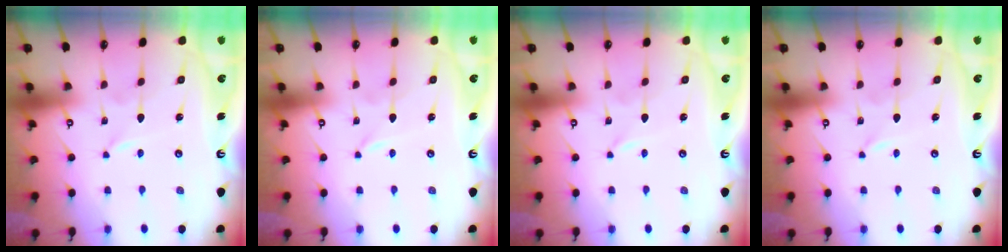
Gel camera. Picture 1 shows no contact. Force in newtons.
{"total": 0.0}
{"total": 0.0}
{"total": 0.0}